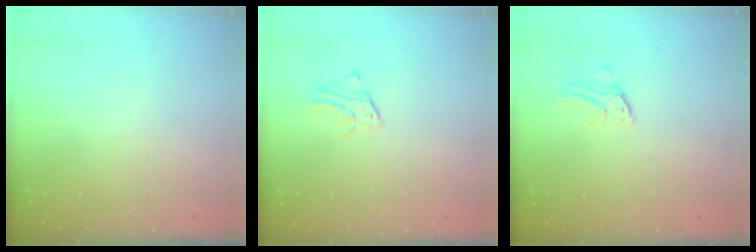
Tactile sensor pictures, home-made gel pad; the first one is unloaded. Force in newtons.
{"total": 1.5, "press": 1.5, "slide": 0.1}
{"total": 1.6, "press": 1.6, "slide": 0.1}